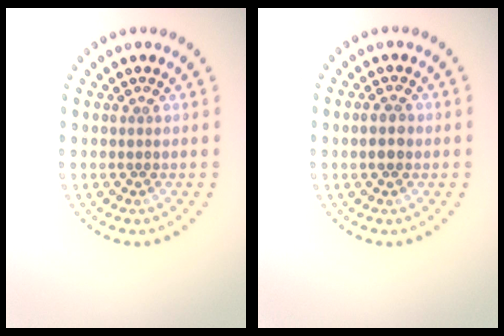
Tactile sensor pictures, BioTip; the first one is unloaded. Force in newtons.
{"total": 1.6, "press": 1.6, "slide": 0.1}